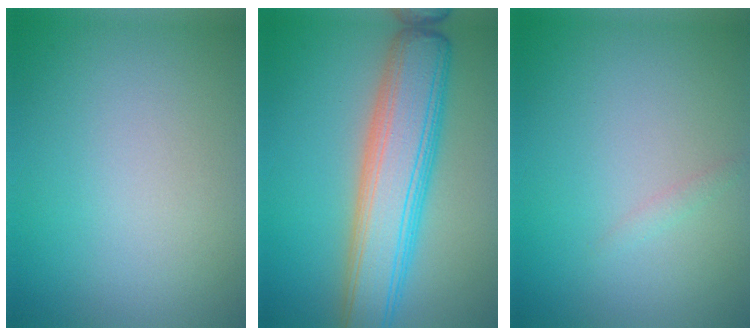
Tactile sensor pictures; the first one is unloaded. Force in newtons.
{"total": 8.2, "press": 8.2, "slide": 0.3}
{"total": 0.7, "press": 0.7, "slide": 0.0}